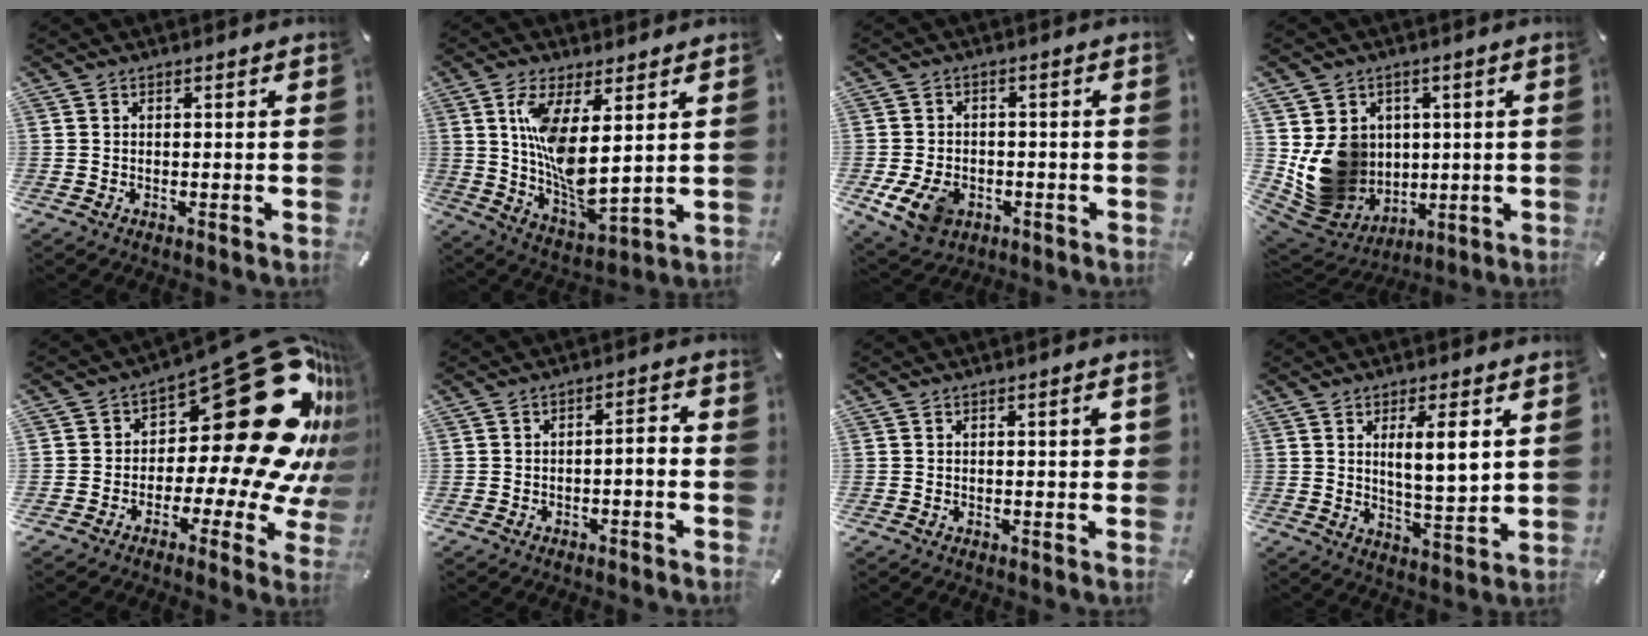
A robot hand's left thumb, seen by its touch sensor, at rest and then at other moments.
{"total": 12.5, "force": [4.0, 4.8, 10.8], "torque": [-0.210, -0.034, 0.073]}
{"total": 8.1, "force": [-2.8, 6.1, 4.5], "torque": [-0.096, 0.009, -0.050]}
{"total": 13.1, "force": [1.6, 12.3, 4.4], "torque": [-0.089, -0.023, 0.043]}
{"total": 35.7, "force": [9.9, 17.3, 29.6], "torque": [-0.381, -0.094, 0.202]}
{"total": 3.0, "force": [-2.0, 0.7, 2.1], "torque": [-0.037, 0.010, -0.039]}
{"total": 2.1, "force": [0.3, 0.6, 2.0], "torque": [-0.029, 0.002, 0.002]}
{"total": 8.6, "force": [3.1, 2.2, 7.7], "torque": [-0.123, -0.014, 0.044]}